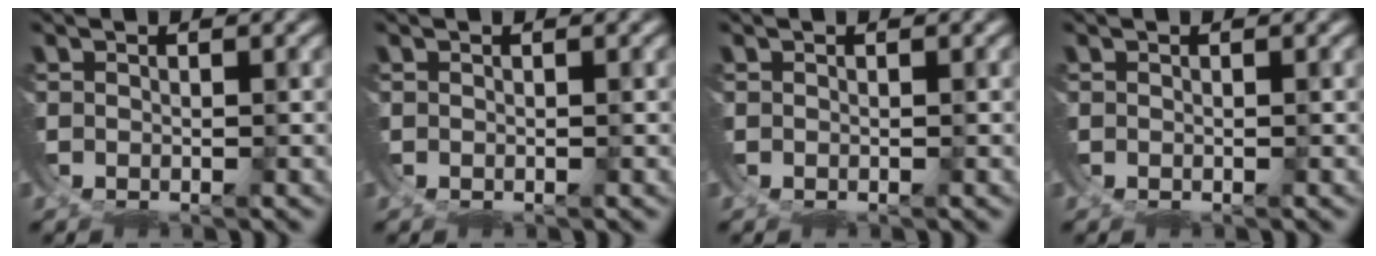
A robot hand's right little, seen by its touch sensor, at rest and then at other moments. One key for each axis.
{"total": 0.0}
{"total": 0.0}
{"total": 0.0}